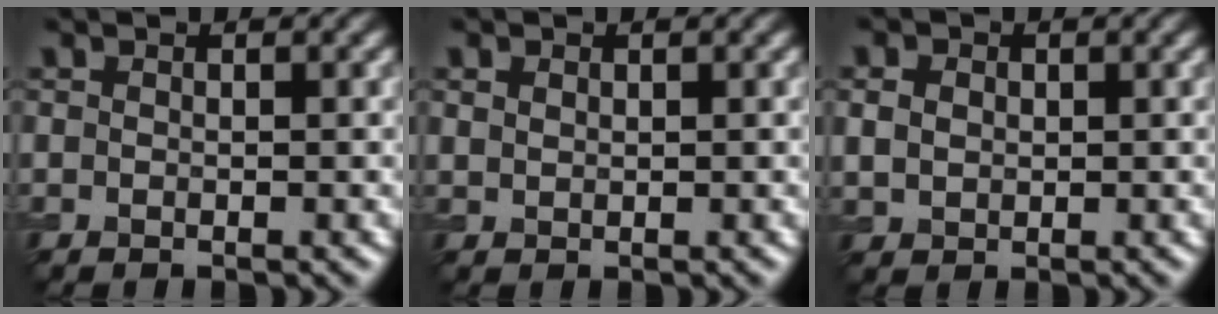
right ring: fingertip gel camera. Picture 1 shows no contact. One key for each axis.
{"total": 0.8, "fx": 0.5, "fy": 0.6, "fz": 0.3, "tx": -0.008, "ty": -0.002, "tz": 0.012}
{"total": 2.1, "fx": 0.4, "fy": 1.8, "fz": 1.0, "tx": -0.022, "ty": 0.000, "tz": 0.005}